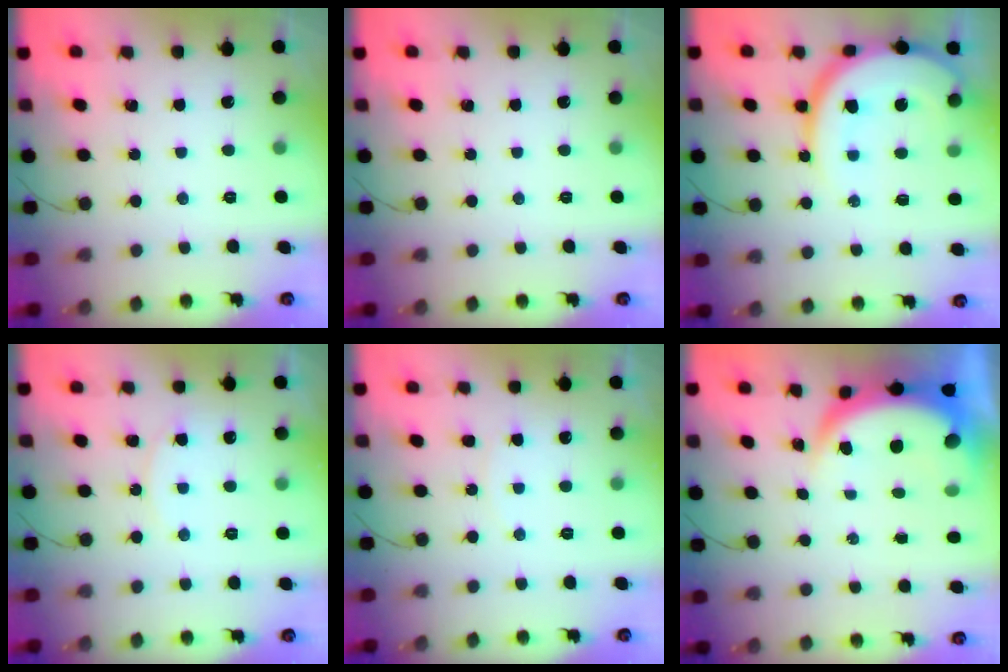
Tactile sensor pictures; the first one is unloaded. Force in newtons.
{"total": 0.0}
{"total": 13.6, "press": 13.5, "slide": 1.6}
{"total": 6.6, "press": 6.6, "slide": 0.7}
{"total": 5.7, "press": 5.7, "slide": 0.1}
{"total": 8.4, "press": 8.3, "slide": 1.0}